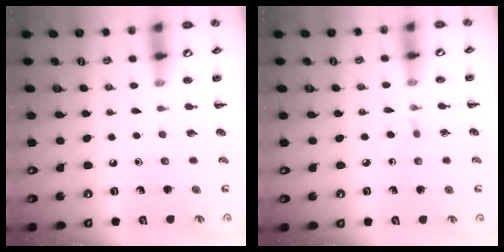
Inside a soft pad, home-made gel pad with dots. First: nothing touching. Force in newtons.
{"total": 1.8, "press": 1.6, "slide": 0.8}